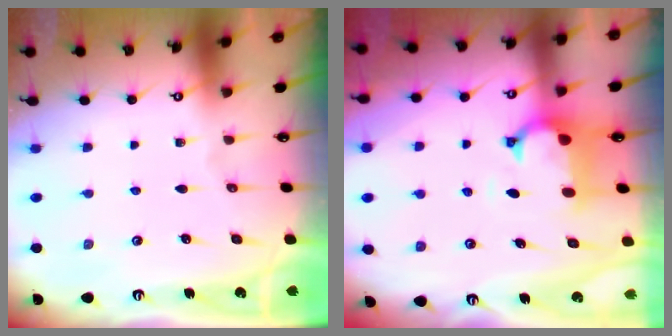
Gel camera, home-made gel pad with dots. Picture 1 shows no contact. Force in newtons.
{"total": 1.9, "press": 1.5, "slide": 1.1}